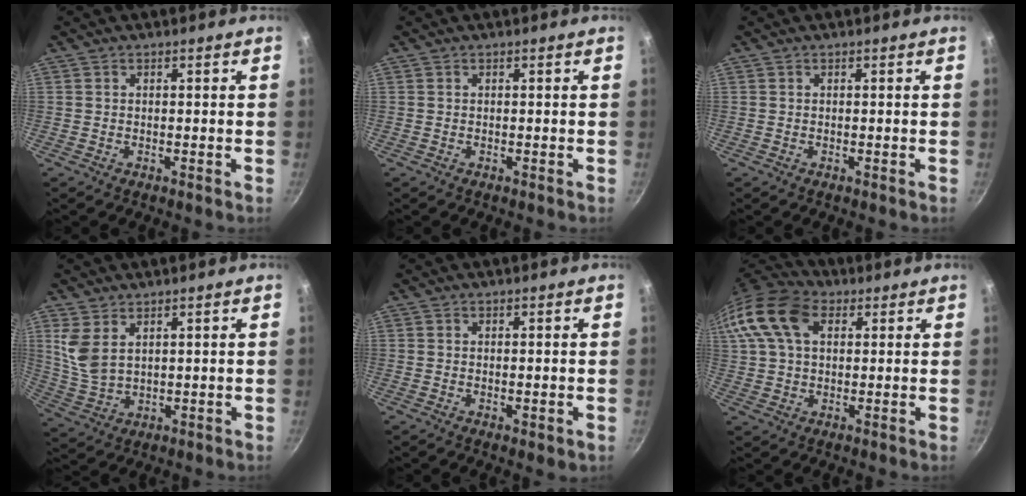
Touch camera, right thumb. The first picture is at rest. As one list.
[{"total": 0.0}, {"total": 0.0}, {"total": 7.0, "force": [3.2, 4.1, 4.7], "torque": [-0.091, -0.022, 0.074]}, {"total": 1.9, "force": [-0.2, 0.7, 1.7], "torque": [-0.023, -0.007, -0.003]}, {"total": 17.5, "force": [6.0, 11.5, 11.7], "torque": [-0.241, 0.024, 0.095]}]